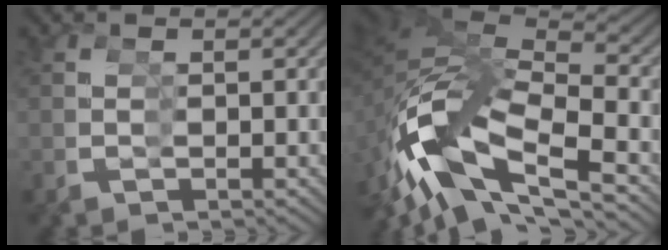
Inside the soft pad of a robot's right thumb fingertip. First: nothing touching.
{"total": 11.4, "force": [-0.6, 6.4, 9.4], "torque": [-0.236, -0.002, -0.007]}